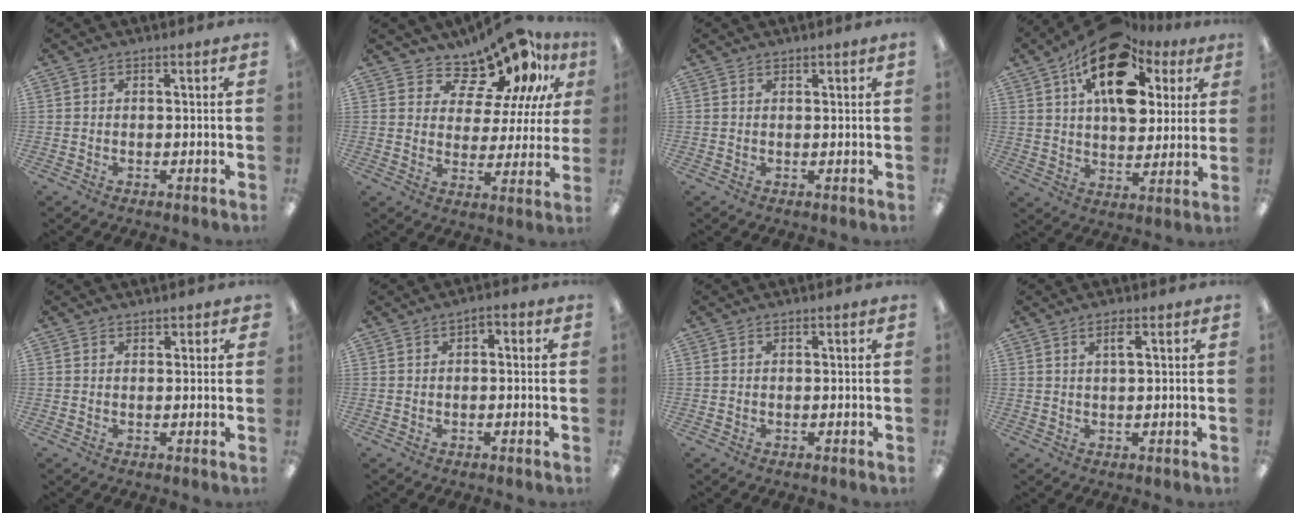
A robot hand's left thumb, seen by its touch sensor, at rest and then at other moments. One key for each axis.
{"total": 14.6, "fx": 11.6, "fy": 6.2, "fz": 6.3, "tx": -0.110, "ty": -0.093, "tz": 0.200}
{"total": 0.6, "fx": 0.6, "fy": 0.0, "fz": 0.0, "tx": 0.000, "ty": -0.001, "tz": 0.012}
{"total": 19.5, "fx": 9.9, "fy": 11.0, "fz": 12.7, "tx": -0.193, "ty": -0.037, "tz": 0.172}
{"total": 1.3, "fx": 1.0, "fy": 0.9, "fz": 0.1, "tx": 0.006, "ty": -0.001, "tz": 0.017}
{"total": 1.6, "fx": -0.3, "fy": 1.0, "fz": 1.2, "tx": -0.022, "ty": 0.006, "tz": -0.006}
{"total": 0.0}
{"total": 2.5, "fx": 1.3, "fy": 0.6, "fz": 2.0, "tx": -0.035, "ty": 0.000, "tz": 0.020}